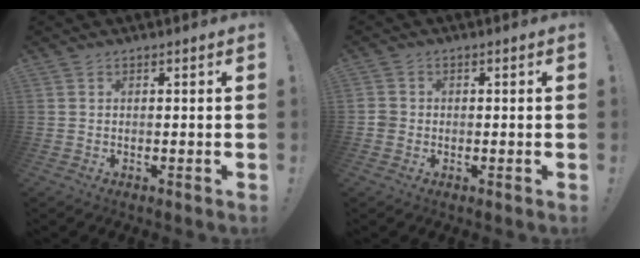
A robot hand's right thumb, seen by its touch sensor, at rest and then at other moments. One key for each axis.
{"total": 2.5, "fx": -0.9, "fy": 2.1, "fz": 0.8, "tx": -0.012, "ty": 0.009, "tz": -0.015}